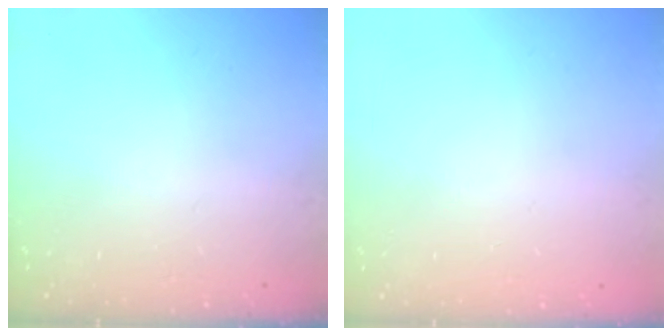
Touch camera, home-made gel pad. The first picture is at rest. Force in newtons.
{"total": 0.0}